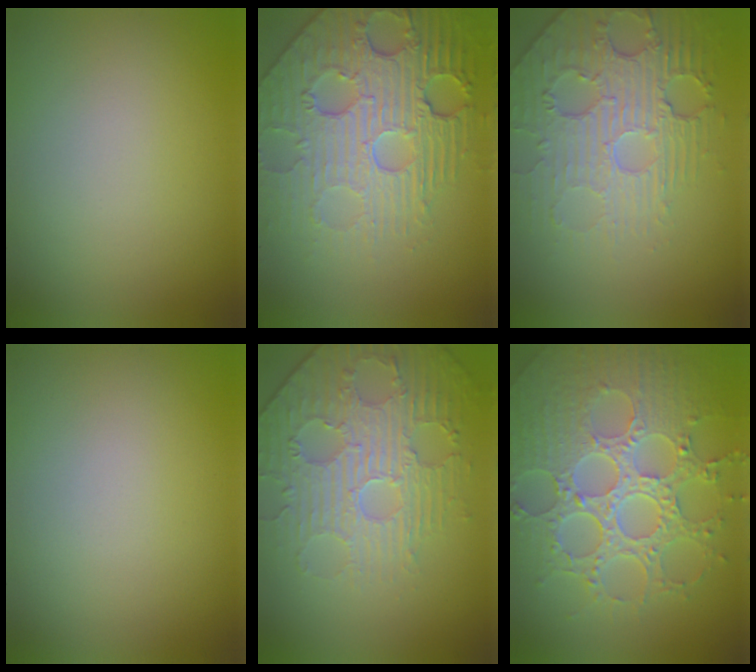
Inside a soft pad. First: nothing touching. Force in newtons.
{"total": 7.2, "press": 5.7, "slide": 4.5}
{"total": 4.4, "press": 4.0, "slide": 1.7}
{"total": 0.0}
{"total": 4.4, "press": 4.3, "slide": 1.2}
{"total": 8.5, "press": 6.2, "slide": 5.9}